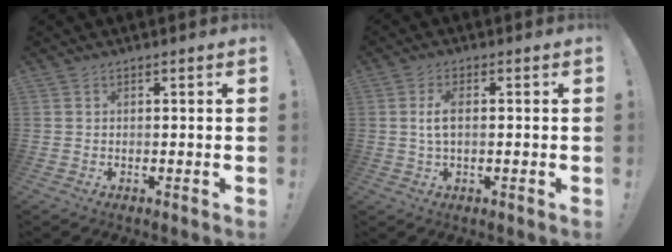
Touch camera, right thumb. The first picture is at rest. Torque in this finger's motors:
{"motor_torque": [-0.14, -0.10, 0.06, 0.46, 0.20]}